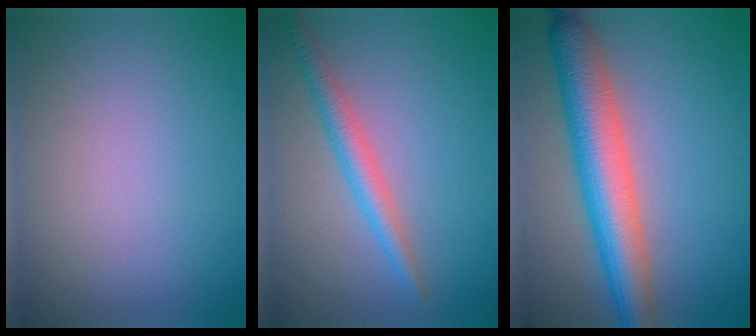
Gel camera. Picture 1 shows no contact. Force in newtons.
{"total": 2.8, "press": 2.8, "slide": 0.1}
{"total": 7.5, "press": 7.5, "slide": 0.2}